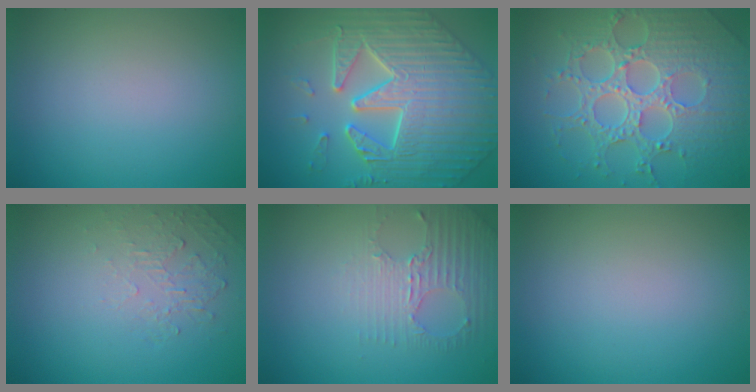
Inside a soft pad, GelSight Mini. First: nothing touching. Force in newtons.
{"total": 8.5, "press": 7.1, "slide": 4.7}
{"total": 8.1, "press": 6.0, "slide": 5.5}
{"total": 1.9, "press": 0.5, "slide": 1.9}
{"total": 2.9, "press": 2.3, "slide": 1.8}
{"total": 0.0}